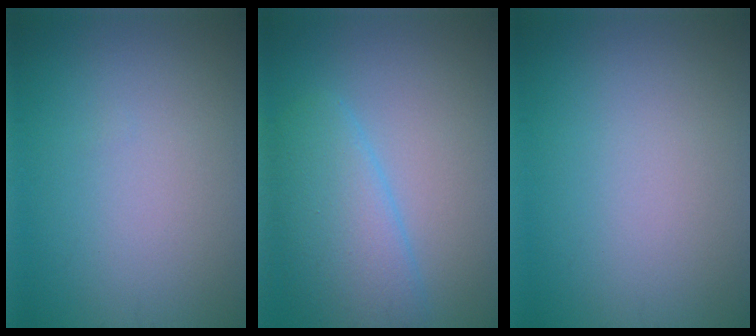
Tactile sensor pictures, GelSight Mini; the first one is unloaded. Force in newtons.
{"total": 4.8, "press": 4.8, "slide": 0.2}
{"total": 0.0}